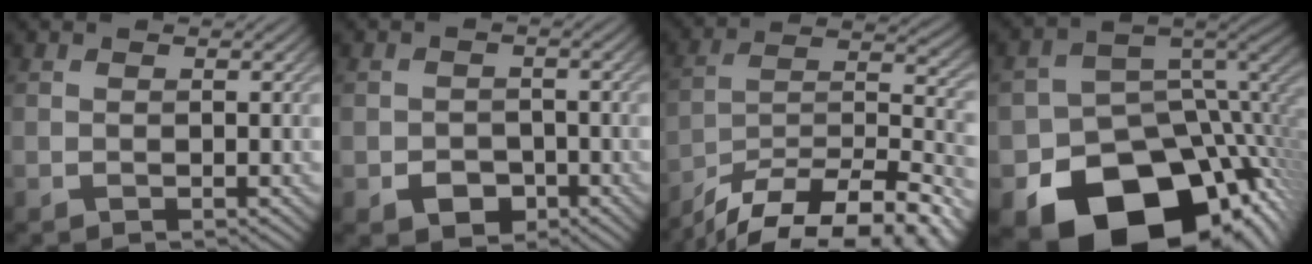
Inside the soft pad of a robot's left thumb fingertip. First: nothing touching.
{"total": 3.1, "force": [-1.5, 2.3, 1.5], "torque": [-0.024, -0.006, -0.028]}
{"total": 18.2, "force": [-15.0, 5.1, 9.0], "torque": [-0.145, -0.021, -0.223]}
{"total": 18.4, "force": [-9.4, 12.4, 9.7], "torque": [-0.153, -0.060, -0.125]}